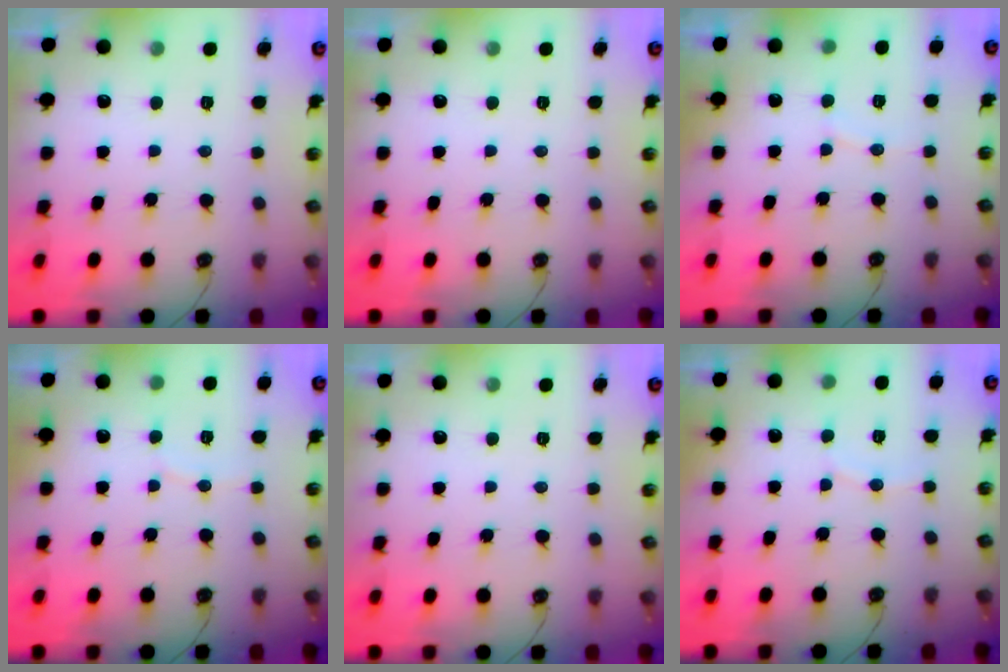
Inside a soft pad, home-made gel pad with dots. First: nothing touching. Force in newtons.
{"total": 0.0}
{"total": 3.4, "press": 3.4, "slide": 0.4}
{"total": 3.2, "press": 3.1, "slide": 0.3}
{"total": 0.0}
{"total": 5.0, "press": 4.7, "slide": 1.7}